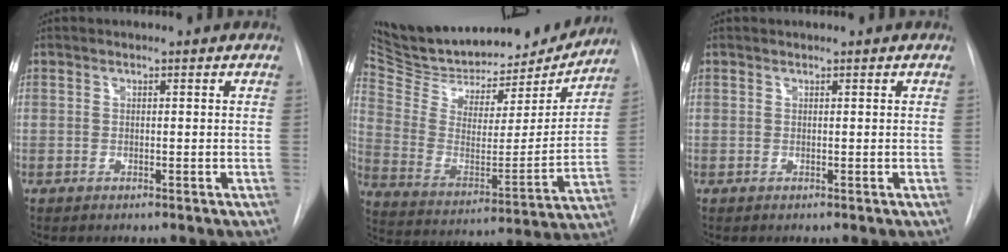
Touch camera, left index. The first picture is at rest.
{"total": 25.8, "force": [23.6, 8.3, 6.5], "torque": [-0.123, -0.035, 0.354]}
{"total": 0.0}